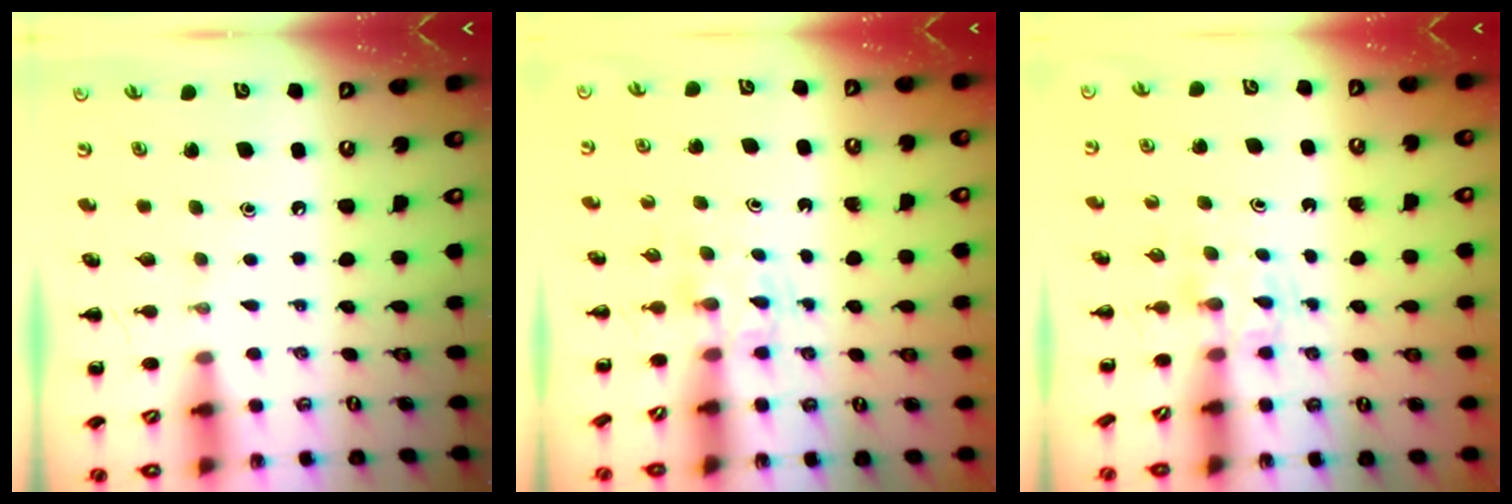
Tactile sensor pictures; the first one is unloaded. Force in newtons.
{"total": 1.7, "press": 1.4, "slide": 0.9}
{"total": 1.7, "press": 1.4, "slide": 0.9}